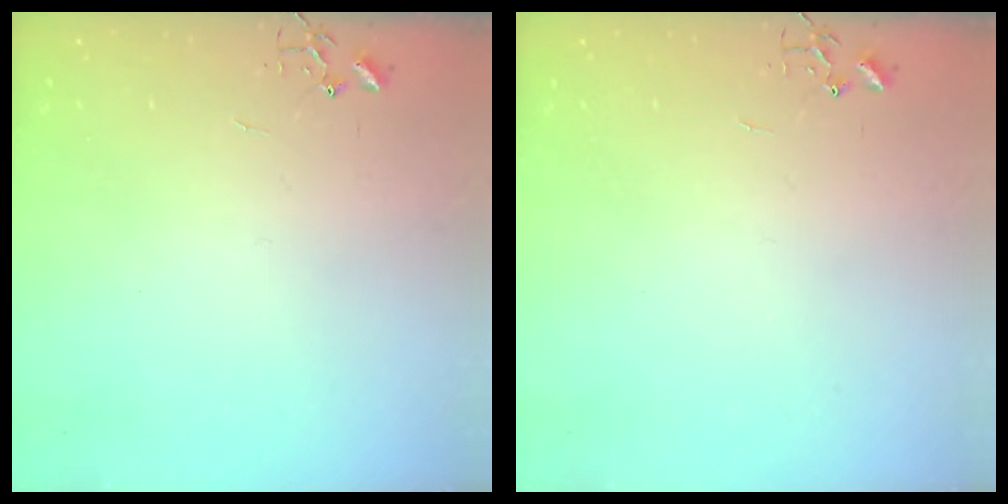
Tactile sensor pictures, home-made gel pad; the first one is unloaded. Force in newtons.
{"total": 0.0}